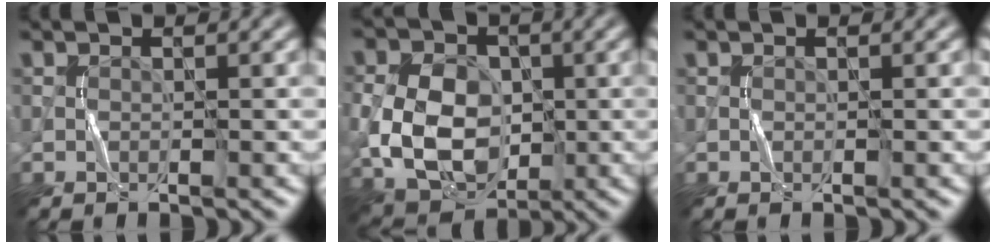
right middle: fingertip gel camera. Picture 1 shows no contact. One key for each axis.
{"total": 8.9, "fx": -1.0, "fy": 6.4, "fz": 6.1, "tx": -0.129, "ty": -0.002, "tz": -0.027}
{"total": 0.0}